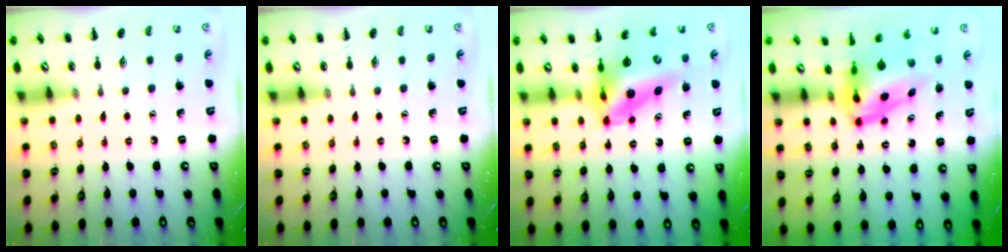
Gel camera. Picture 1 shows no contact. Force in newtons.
{"total": 0.0}
{"total": 11.4, "press": 10.9, "slide": 3.6}
{"total": 6.9, "press": 6.7, "slide": 1.7}